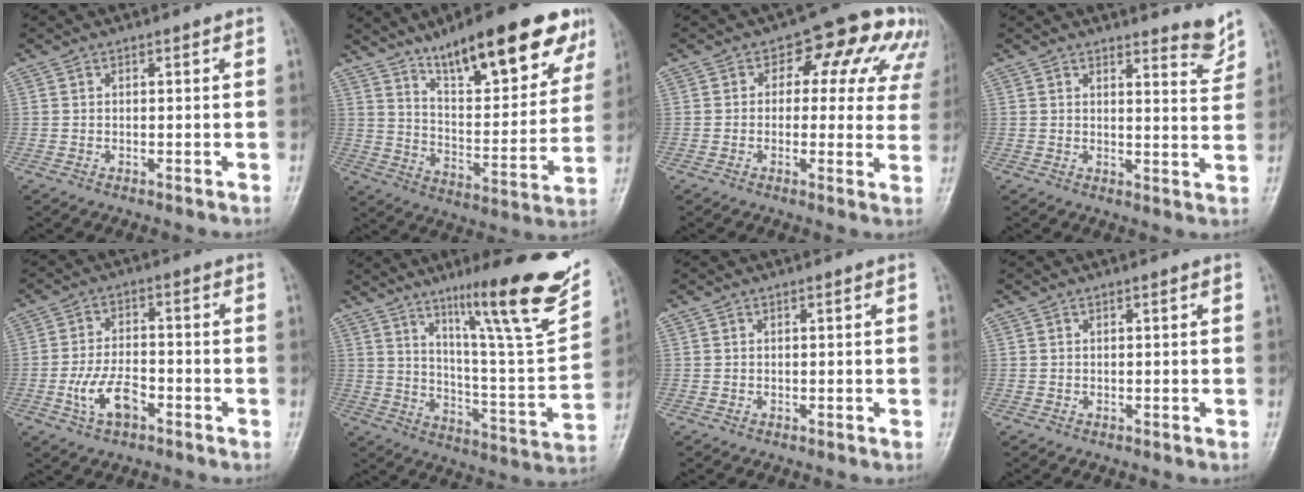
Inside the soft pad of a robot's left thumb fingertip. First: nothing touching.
{"total": 22.0, "force": [14.1, 6.7, 15.5], "torque": [-0.186, -0.055, 0.220]}
{"total": 12.4, "force": [4.6, 7.7, 8.5], "torque": [-0.040, 0.014, 0.043]}
{"total": 4.2, "force": [3.9, 0.9, 1.3], "torque": [-0.007, -0.043, 0.046]}
{"total": 7.4, "force": [-3.1, 3.9, 5.5], "torque": [-0.104, 0.018, -0.061]}
{"total": 23.0, "force": [14.2, 3.2, 17.8], "torque": [-0.231, -0.064, 0.224]}
{"total": 0.0}
{"total": 0.0}